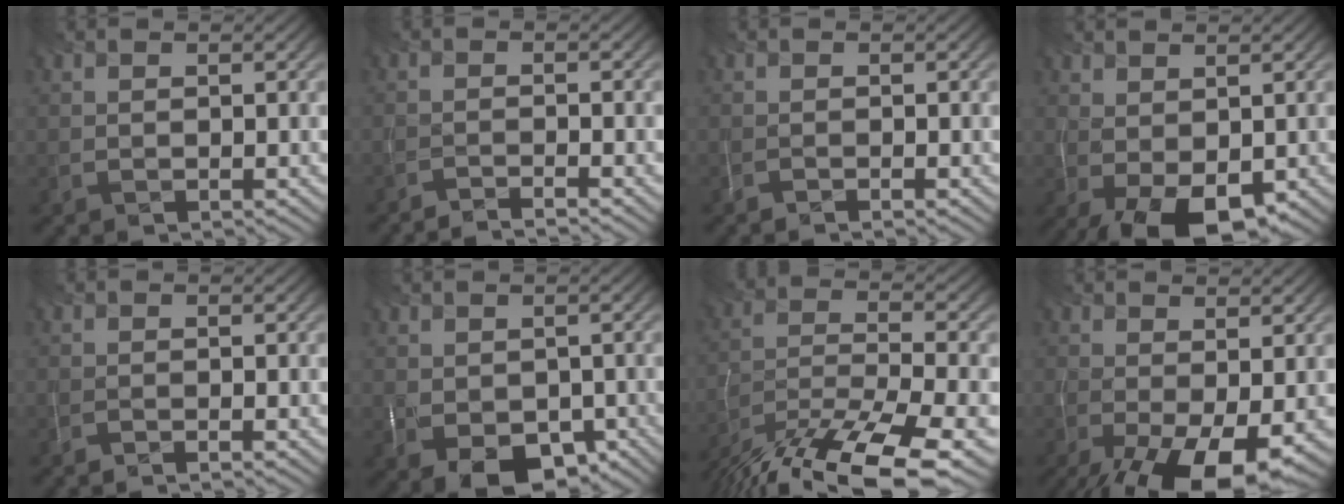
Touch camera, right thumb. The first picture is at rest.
{"total": 2.8, "force": [-2.8, -0.4, 0.0], "torque": [0.016, -0.012, -0.064]}
{"total": 0.6, "force": [-0.4, -0.1, 0.4], "torque": [-0.007, 0.002, -0.013]}
{"total": 6.9, "force": [-1.5, 3.4, 5.8], "torque": [-0.098, -0.005, -0.018]}
{"total": 0.7, "force": [-0.7, -0.2, 0.2], "torque": [-0.002, -0.001, -0.018]}
{"total": 7.3, "force": [-3.5, 4.5, 4.6], "torque": [-0.082, -0.028, -0.051]}
{"total": 16.7, "force": [-13.9, 3.3, 8.6], "torque": [-0.162, -0.034, -0.235]}
{"total": 9.7, "force": [-3.8, 3.3, 8.3], "torque": [-0.128, -0.004, -0.058]}